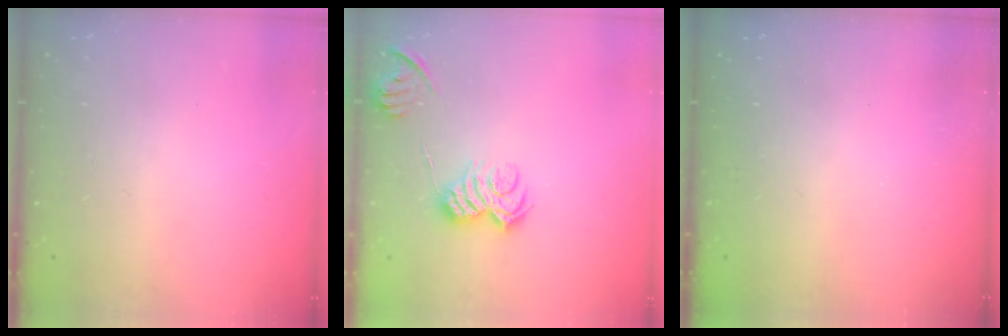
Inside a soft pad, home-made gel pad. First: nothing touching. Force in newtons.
{"total": 8.5, "press": 8.5, "slide": 0.6}
{"total": 2.5, "press": 2.4, "slide": 0.8}